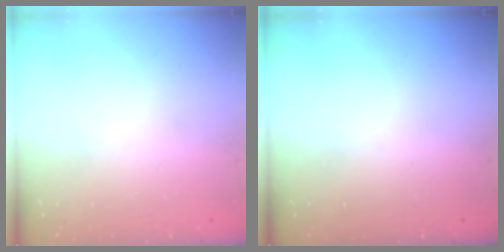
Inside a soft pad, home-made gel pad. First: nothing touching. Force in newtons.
{"total": 0.0}